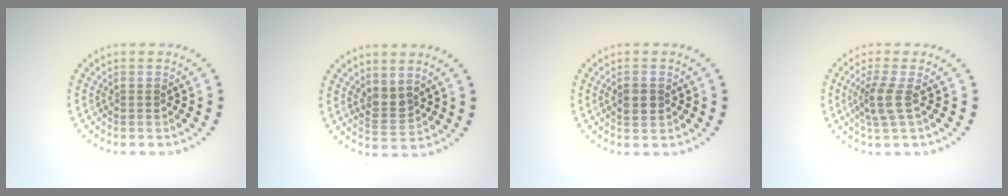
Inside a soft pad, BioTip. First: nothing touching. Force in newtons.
{"total": 2.1, "press": 1.8, "slide": 1.1}
{"total": 1.9, "press": 1.9, "slide": 0.2}
{"total": 2.6, "press": 2.0, "slide": 1.7}